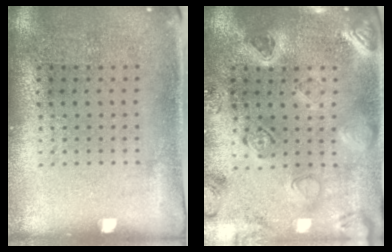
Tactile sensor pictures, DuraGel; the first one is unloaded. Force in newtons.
{"total": 1.8, "press": 1.7, "slide": 0.2}